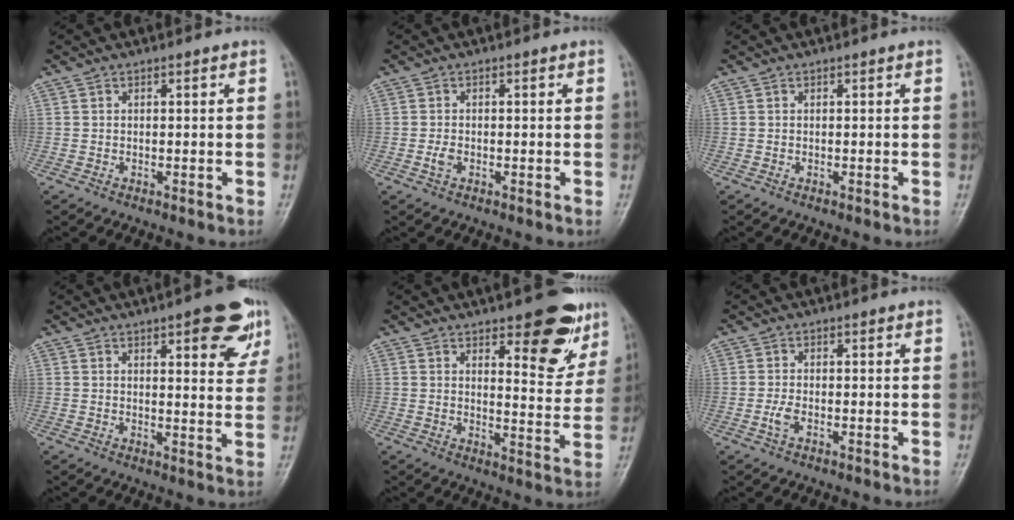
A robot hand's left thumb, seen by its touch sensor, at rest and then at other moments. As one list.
[{"total": 1.7, "force": [-0.4, 1.0, 1.2], "torque": [-0.022, -0.001, -0.011]}, {"total": 0.0}, {"total": 10.5, "force": [5.6, 3.4, 8.2], "torque": [-0.067, -0.022, 0.065]}, {"total": 12.5, "force": [7.4, 4.8, 8.9], "torque": [-0.069, -0.043, 0.097]}, {"total": 2.0, "force": [-0.6, 0.9, 1.7], "torque": [-0.036, 0.001, -0.013]}]